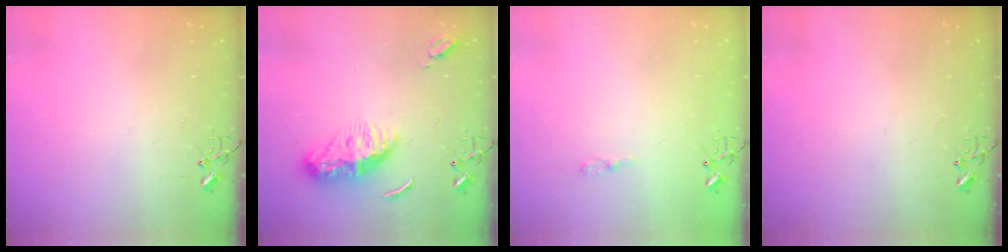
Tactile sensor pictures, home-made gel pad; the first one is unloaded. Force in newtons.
{"total": 11.6, "press": 11.6, "slide": 1.0}
{"total": 3.6, "press": 3.6, "slide": 0.4}
{"total": 0.0}